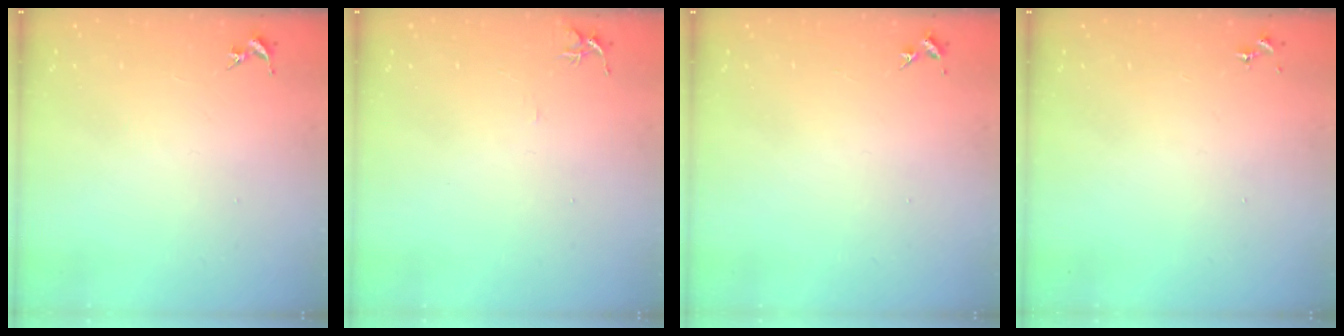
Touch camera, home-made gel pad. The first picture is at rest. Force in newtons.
{"total": 5.6, "press": 5.6, "slide": 0.5}
{"total": 2.7, "press": 2.7, "slide": 0.3}
{"total": 0.0}